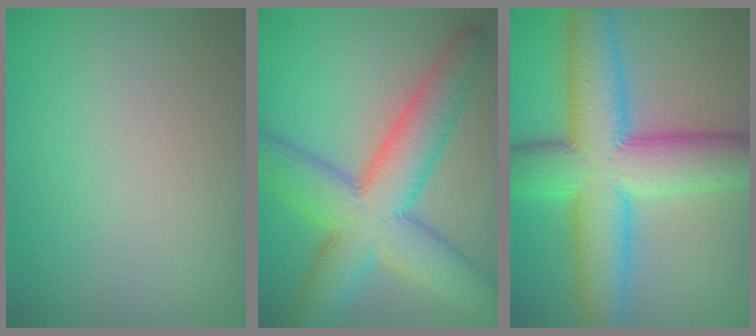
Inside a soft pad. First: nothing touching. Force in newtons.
{"total": 9.4, "press": 9.3, "slide": 0.5}
{"total": 11.2, "press": 11.2, "slide": 0.2}